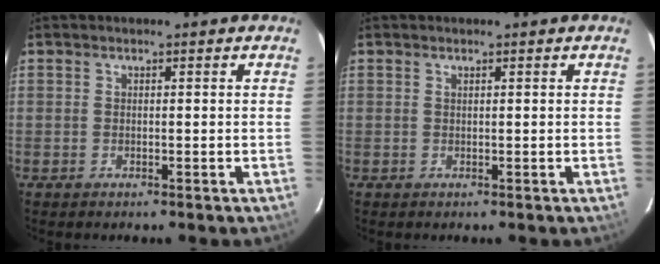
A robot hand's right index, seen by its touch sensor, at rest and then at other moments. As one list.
[{"total": 0.0}]